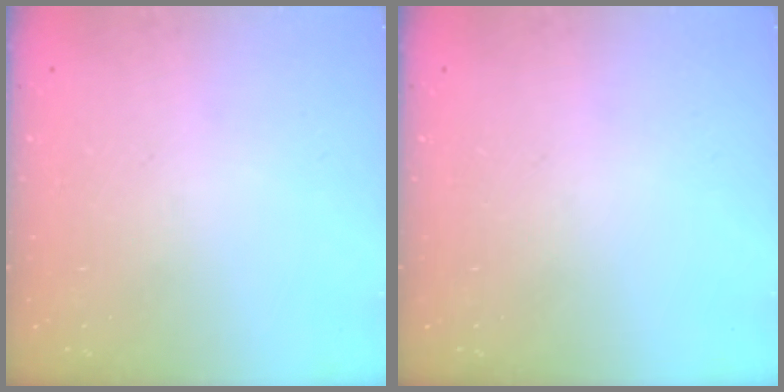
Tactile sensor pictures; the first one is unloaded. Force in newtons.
{"total": 0.0}